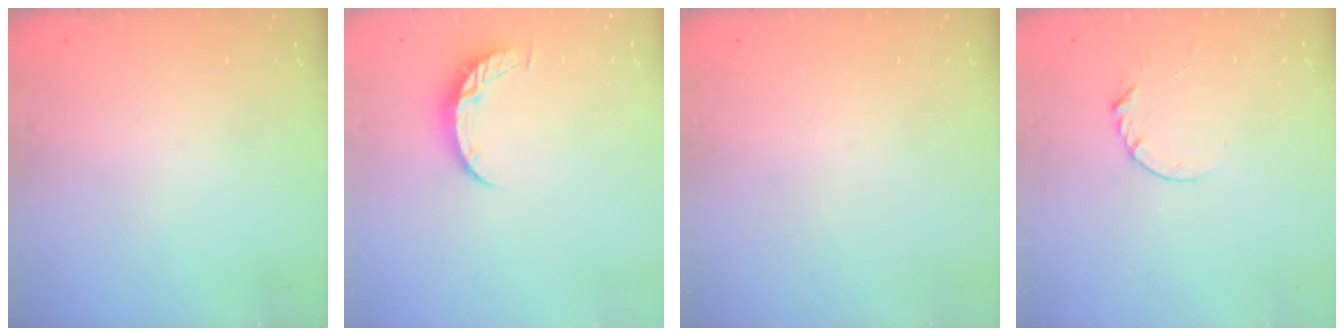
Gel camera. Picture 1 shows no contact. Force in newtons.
{"total": 6.1, "press": 6.0, "slide": 0.6}
{"total": 0.0}
{"total": 4.6, "press": 4.6, "slide": 0.5}